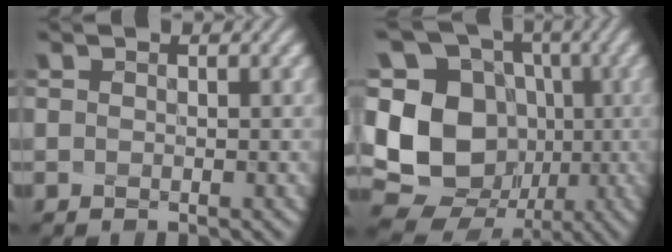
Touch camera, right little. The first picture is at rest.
{"total": 12.3, "force": [-1.7, 10.9, 5.3], "torque": [-0.154, -0.003, -0.038]}